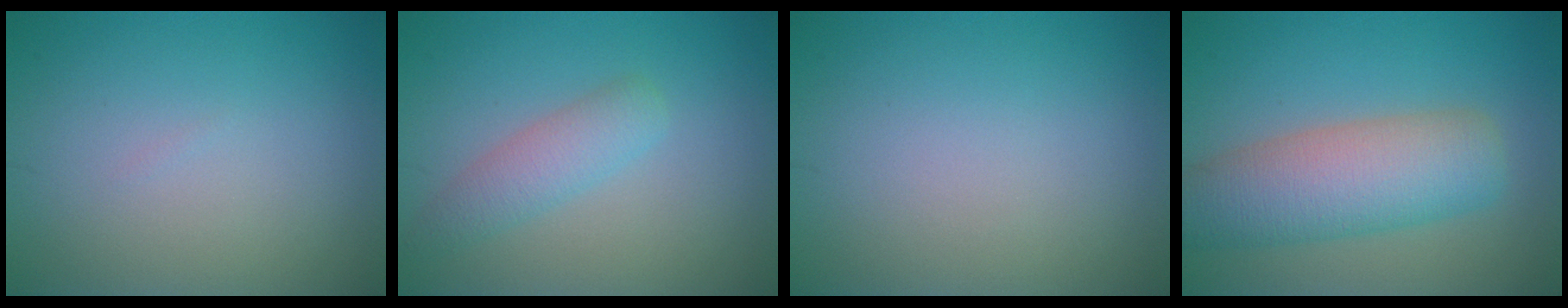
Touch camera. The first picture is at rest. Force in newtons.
{"total": 2.6, "press": 2.6, "slide": 0.1}
{"total": 0.0}
{"total": 7.3, "press": 7.3, "slide": 0.6}